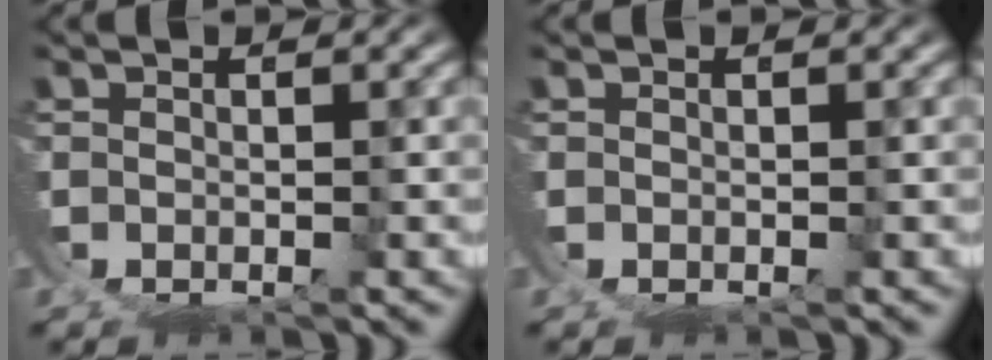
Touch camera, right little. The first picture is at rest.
{"total": 0.0}